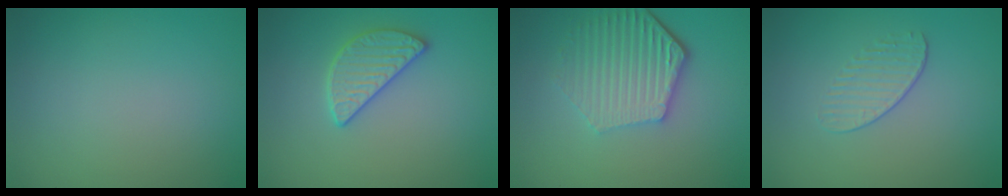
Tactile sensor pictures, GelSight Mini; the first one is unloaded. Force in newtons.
{"total": 2.8, "press": 2.7, "slide": 0.7}
{"total": 5.6, "press": 4.2, "slide": 3.7}
{"total": 1.3, "press": 0.7, "slide": 1.1}